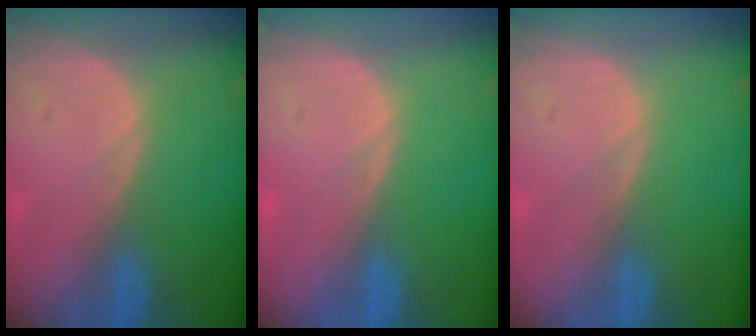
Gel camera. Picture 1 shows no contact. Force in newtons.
{"total": 0.0}
{"total": 0.0}